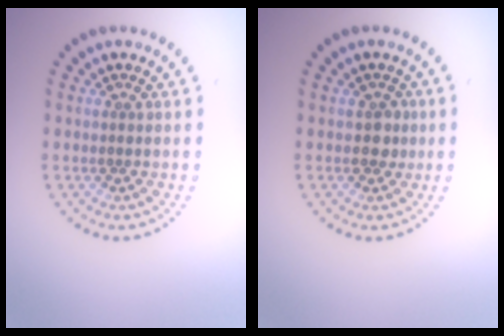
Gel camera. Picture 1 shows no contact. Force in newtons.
{"total": 1.4, "press": 1.3, "slide": 0.4}